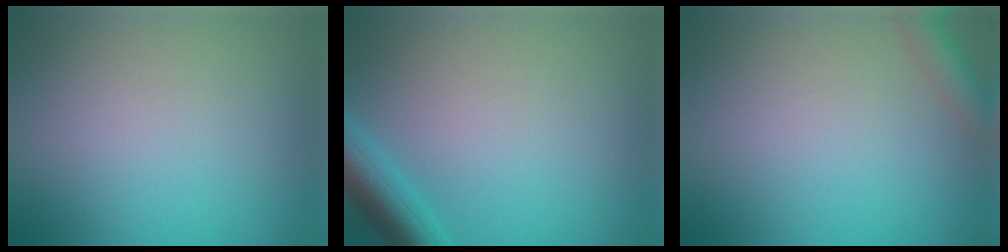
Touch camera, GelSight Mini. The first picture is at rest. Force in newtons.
{"total": 4.2, "press": 4.2, "slide": 0.3}
{"total": 2.9, "press": 2.9, "slide": 0.2}